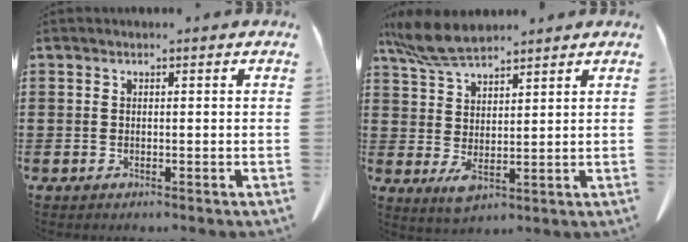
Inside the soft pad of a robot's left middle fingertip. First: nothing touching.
{"total": 8.1, "force": [3.6, 3.1, 6.5], "torque": [-0.148, -0.019, 0.073]}